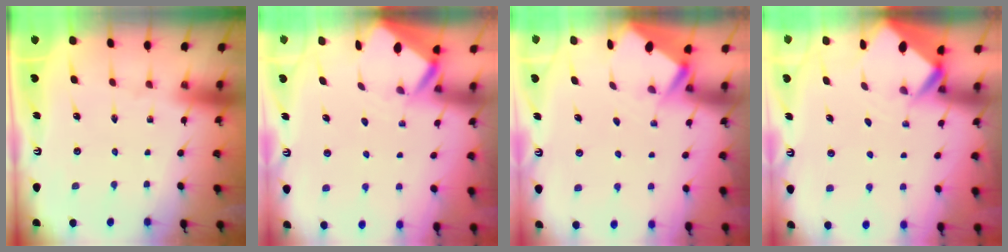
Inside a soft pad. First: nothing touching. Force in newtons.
{"total": 3.3, "press": 3.3, "slide": 0.3}
{"total": 2.9, "press": 2.8, "slide": 0.3}
{"total": 3.6, "press": 3.6, "slide": 0.2}